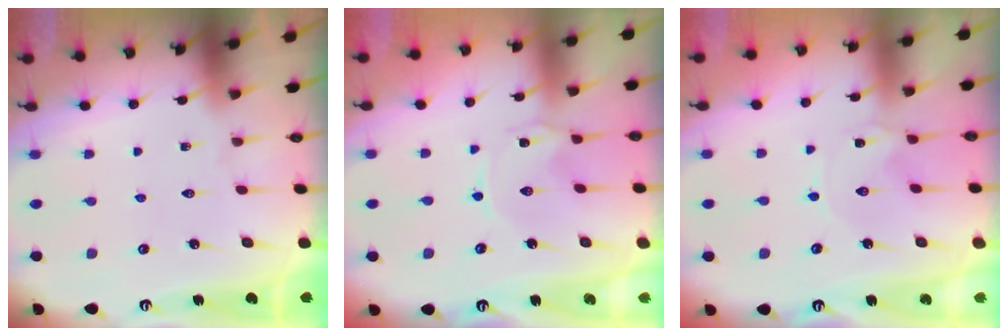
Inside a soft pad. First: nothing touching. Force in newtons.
{"total": 0.6, "press": 0.6, "slide": 0.2}
{"total": 1.2, "press": 1.2, "slide": 0.3}